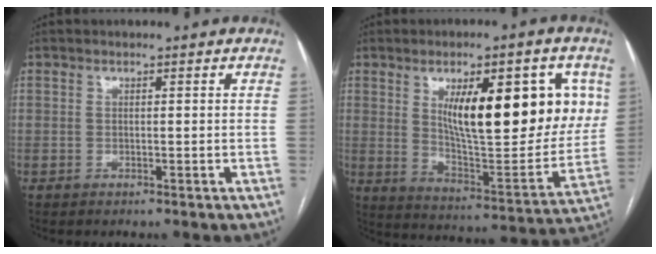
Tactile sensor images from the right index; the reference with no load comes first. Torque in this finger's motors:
{"motor_torque": [1.28, 0.86, 0.98, 0.21]}